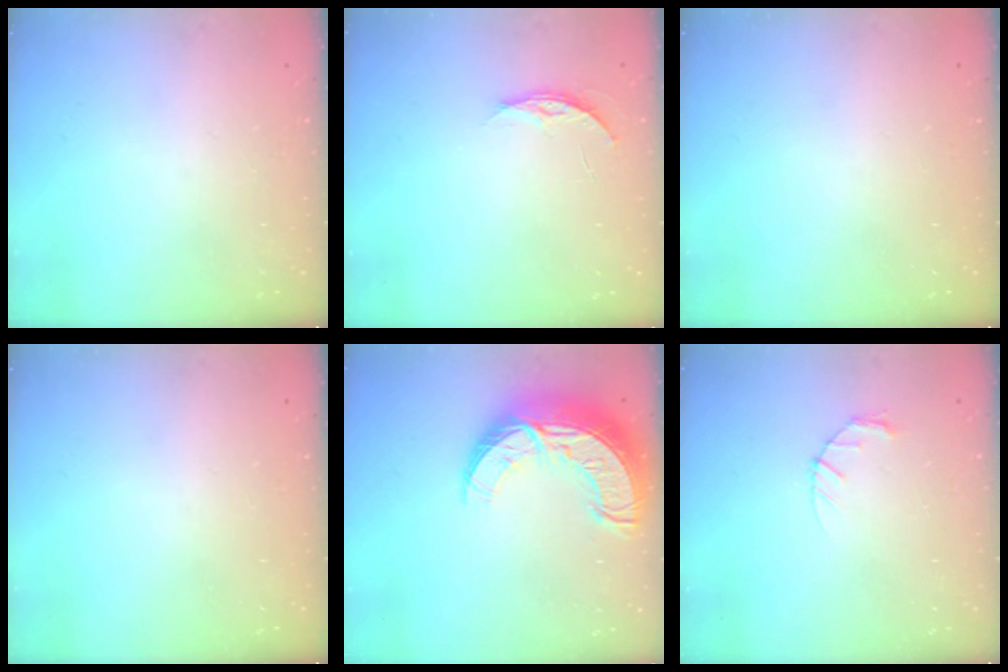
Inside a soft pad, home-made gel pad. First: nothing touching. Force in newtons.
{"total": 3.8, "press": 3.8, "slide": 0.4}
{"total": 0.0}
{"total": 0.0}
{"total": 17.2, "press": 17.1, "slide": 1.4}
{"total": 3.3, "press": 3.3, "slide": 0.5}